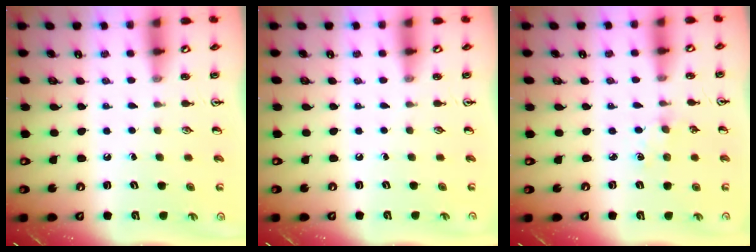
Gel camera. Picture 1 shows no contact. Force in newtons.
{"total": 0.0}
{"total": 2.3, "press": 2.3, "slide": 0.3}